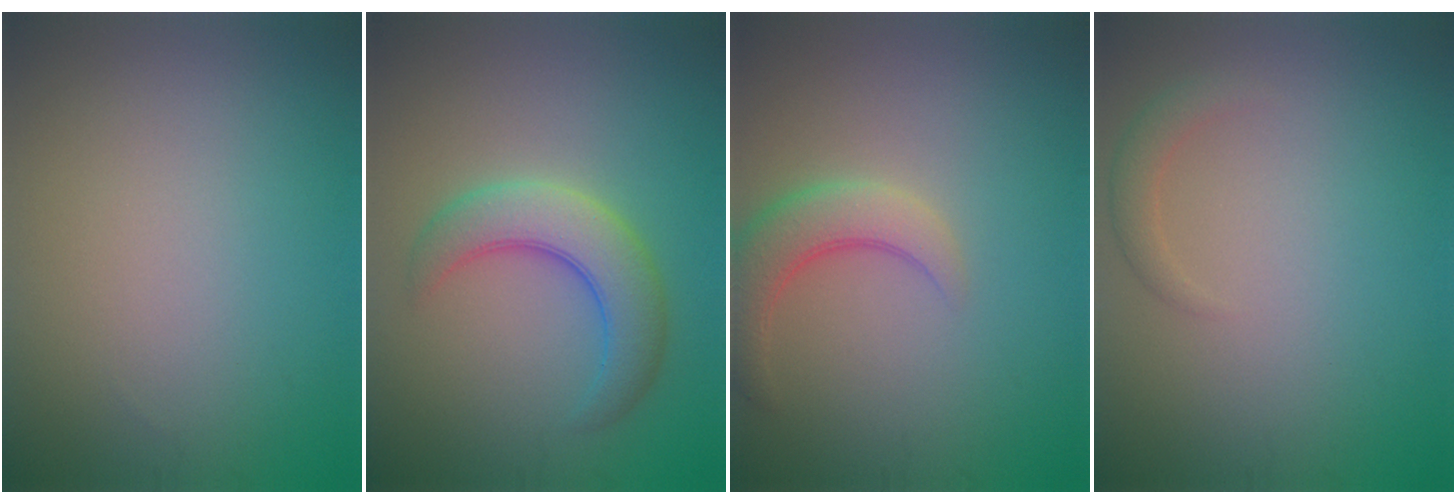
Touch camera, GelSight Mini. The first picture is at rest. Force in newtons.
{"total": 5.4, "press": 5.4, "slide": 0.2}
{"total": 4.3, "press": 4.2, "slide": 0.6}
{"total": 1.5, "press": 1.5, "slide": 0.2}